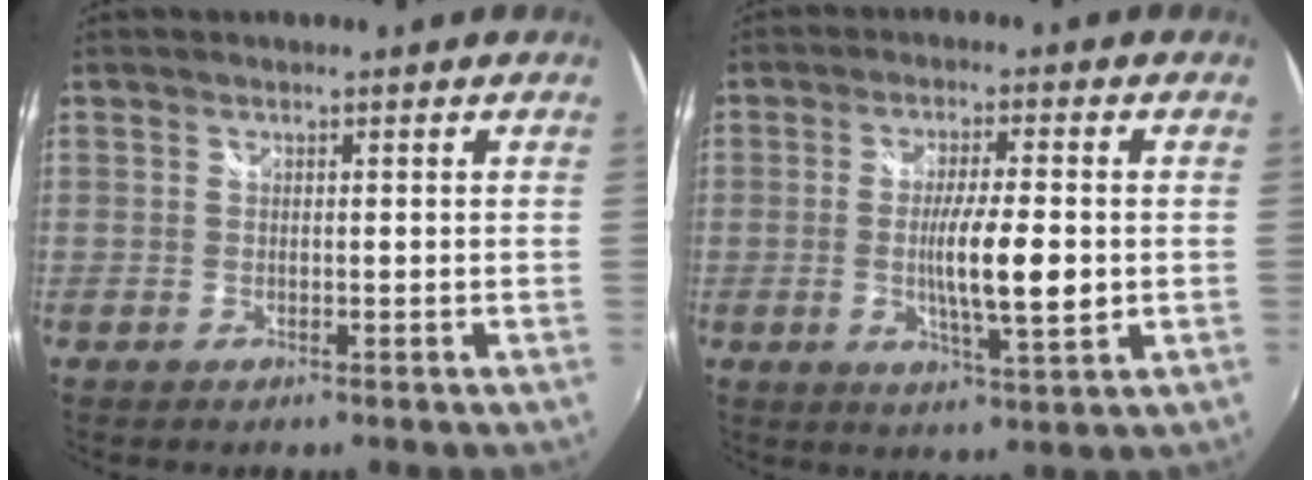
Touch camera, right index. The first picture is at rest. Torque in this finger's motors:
{"motor_torque": [1.19, 0.94, 0.27, 0.07]}